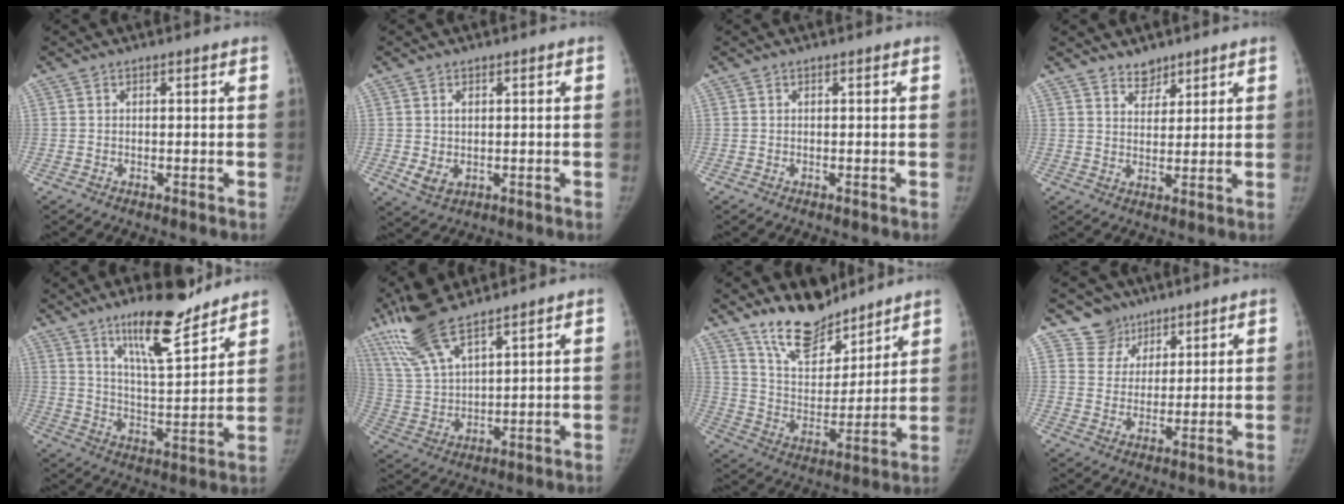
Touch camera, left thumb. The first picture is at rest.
{"total": 4.0, "force": [0.2, 2.8, 2.8], "torque": [-0.050, -0.006, 0.015]}
{"total": 0.0}
{"total": 3.9, "force": [3.2, 2.1, 0.8], "torque": [0.010, -0.025, 0.054]}
{"total": 14.7, "force": [10.8, 3.4, 9.4], "torque": [-0.130, -0.078, 0.181]}
{"total": 13.7, "force": [10.2, 3.8, 8.3], "torque": [-0.171, -0.030, 0.211]}
{"total": 14.5, "force": [11.9, 6.0, 5.7], "torque": [-0.059, -0.080, 0.217]}
{"total": 6.5, "force": [4.6, 4.6, -0.4], "torque": [0.042, -0.039, 0.082]}